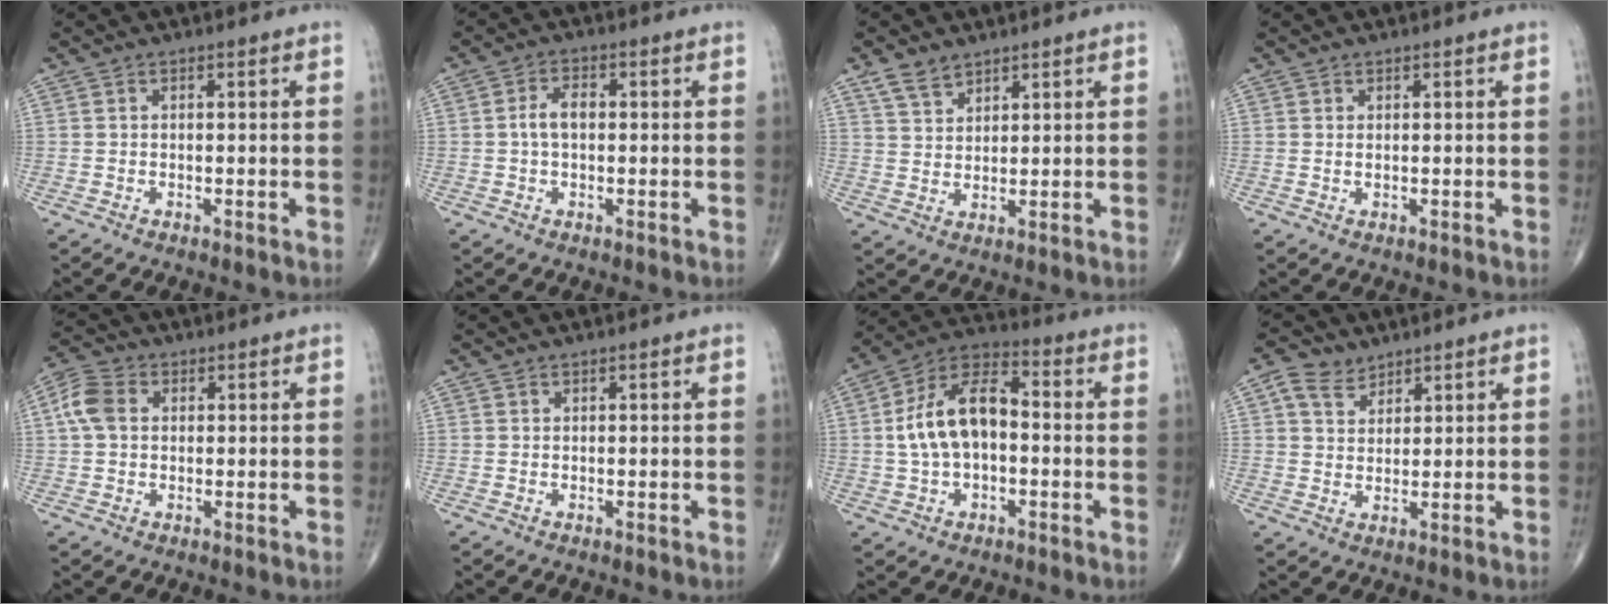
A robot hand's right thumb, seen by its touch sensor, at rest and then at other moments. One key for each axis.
{"total": 3.9, "fx": 0.0, "fy": 2.2, "fz": 3.2, "tx": -0.060, "ty": 0.013, "tz": -0.005}
{"total": 4.5, "fx": 3.3, "fy": 2.5, "fz": 1.7, "tx": -0.020, "ty": -0.016, "tz": 0.069}
{"total": 0.5, "fx": 0.2, "fy": 0.2, "fz": 0.5, "tx": -0.009, "ty": 0.000, "tz": 0.005}
{"total": 6.0, "fx": 1.0, "fy": 4.3, "fz": 4.0, "tx": -0.088, "ty": 0.017, "tz": 0.015}
{"total": 0.0}
{"total": 13.1, "fx": -0.2, "fy": 7.4, "fz": 10.8, "tx": -0.192, "ty": 0.040, "tz": -0.014}
{"total": 5.0, "fx": 3.1, "fy": 3.4, "fz": 1.9, "tx": -0.021, "ty": -0.010, "tz": 0.060}